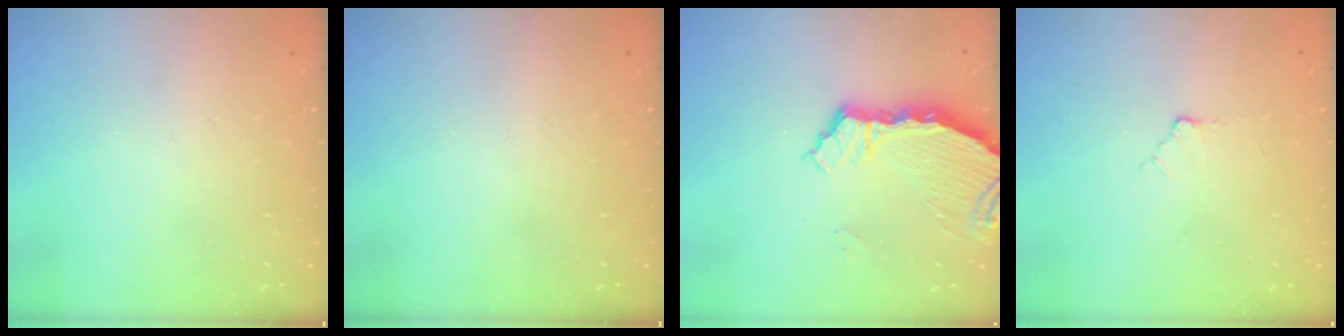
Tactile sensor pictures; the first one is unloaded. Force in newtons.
{"total": 0.0}
{"total": 6.9, "press": 5.5, "slide": 4.2}
{"total": 3.0, "press": 3.0, "slide": 0.4}